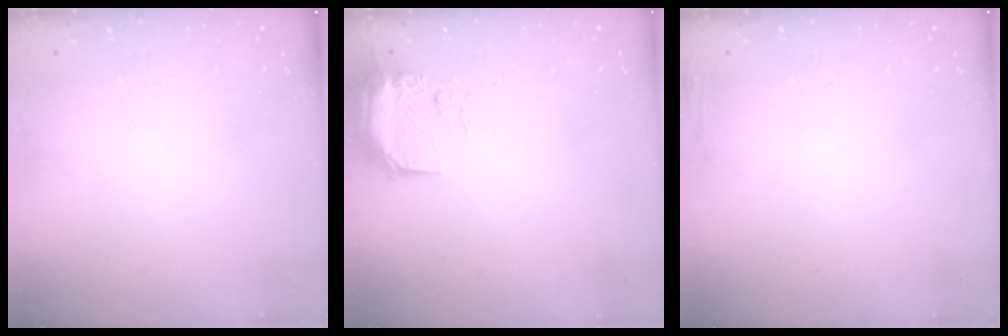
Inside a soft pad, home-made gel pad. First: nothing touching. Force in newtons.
{"total": 11.0, "press": 9.6, "slide": 5.4}
{"total": 3.5, "press": 3.1, "slide": 1.6}